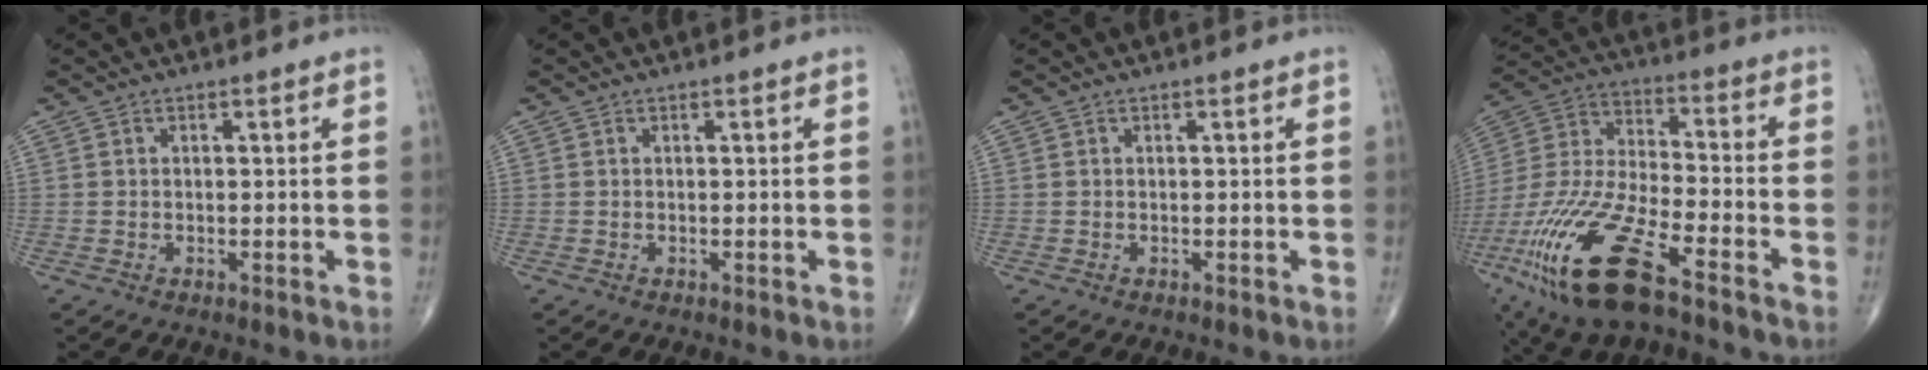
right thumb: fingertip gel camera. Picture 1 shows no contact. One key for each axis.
{"total": 0.0}
{"total": 0.0}
{"total": 22.2, "fx": -12.4, "fy": 6.7, "fz": 17.2, "tx": -0.408, "ty": 0.014, "tz": -0.234}